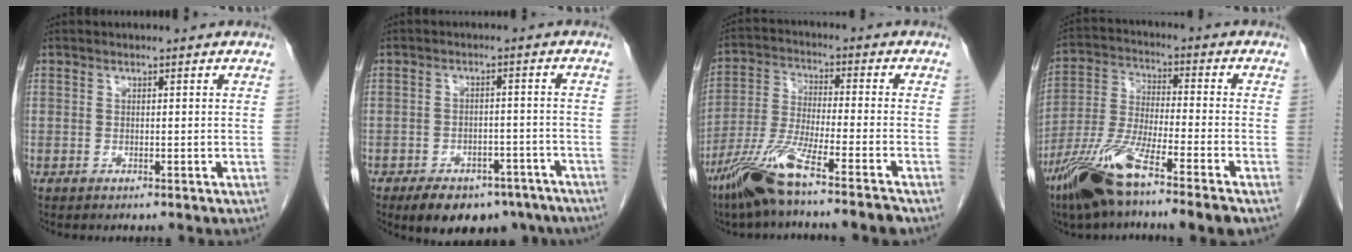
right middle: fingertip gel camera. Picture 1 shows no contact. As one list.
[{"total": 12.6, "force": [-9.1, 6.7, 5.5], "torque": [-0.078, 0.008, -0.119]}, {"total": 12.0, "force": [-8.7, -0.7, 8.3], "torque": [-0.168, -0.033, -0.162]}, {"total": 13.1, "force": [-8.7, 0.5, 9.8], "torque": [-0.206, -0.028, -0.165]}]